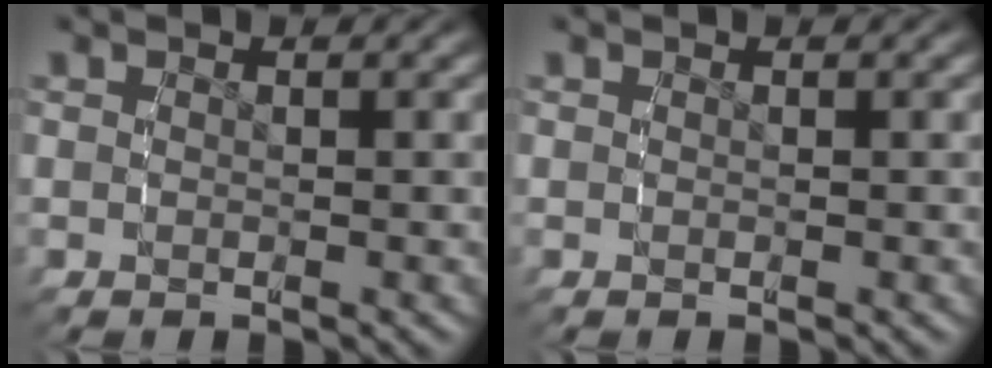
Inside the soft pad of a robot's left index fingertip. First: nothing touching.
{"total": 0.0}